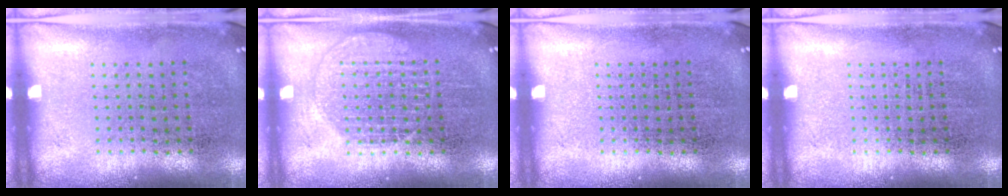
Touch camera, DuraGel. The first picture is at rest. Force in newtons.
{"total": 2.3, "press": 2.3, "slide": 0.4}
{"total": 0.0}
{"total": 0.0}